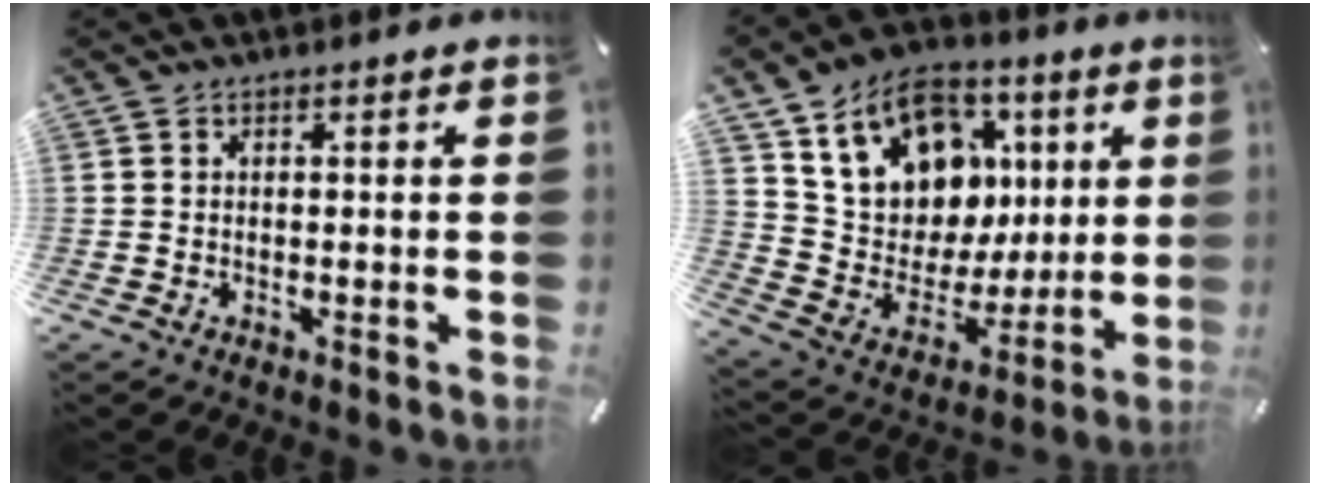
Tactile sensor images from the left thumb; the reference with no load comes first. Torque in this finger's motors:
{"motor_torque": [2.48, 2.52, 1.46, -1.30, 0.54]}